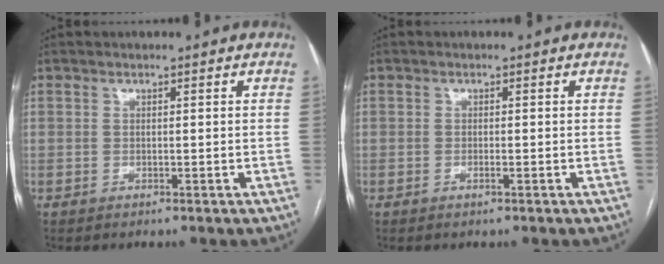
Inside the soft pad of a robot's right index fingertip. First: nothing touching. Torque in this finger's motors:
{"motor_torque": [-0.04, 0.00, -0.04, -0.01]}